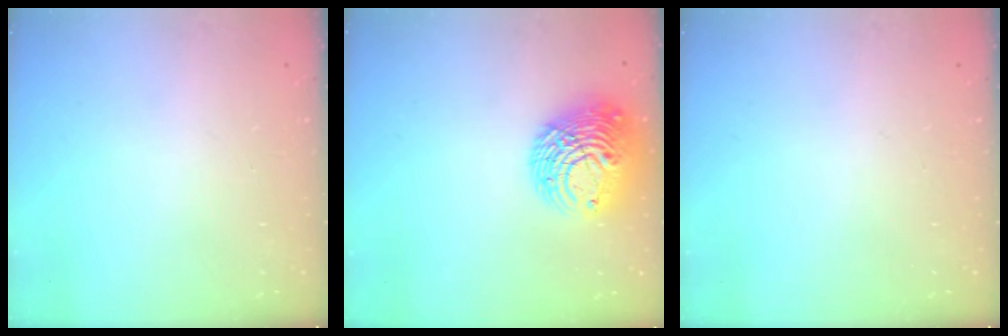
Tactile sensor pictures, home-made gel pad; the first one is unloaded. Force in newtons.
{"total": 13.1, "press": 13.0, "slide": 1.4}
{"total": 0.0}